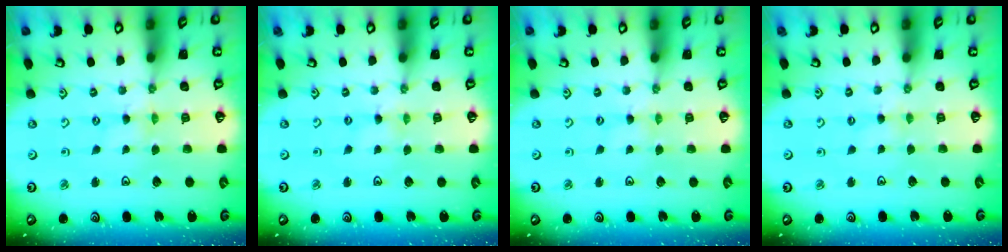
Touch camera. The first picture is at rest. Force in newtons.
{"total": 0.0}
{"total": 1.0, "press": 1.0, "slide": 0.2}
{"total": 2.2, "press": 2.2, "slide": 0.3}